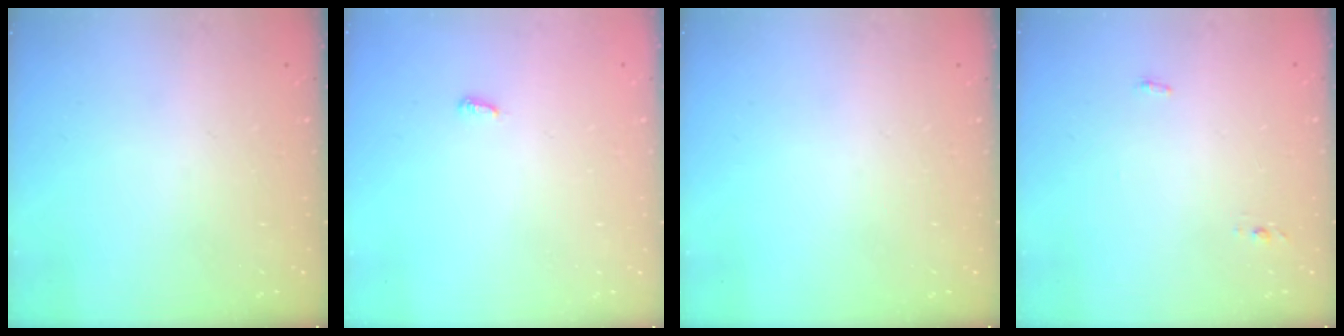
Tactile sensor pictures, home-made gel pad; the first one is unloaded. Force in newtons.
{"total": 2.9, "press": 2.9, "slide": 0.3}
{"total": 0.0}
{"total": 3.4, "press": 3.2, "slide": 1.1}